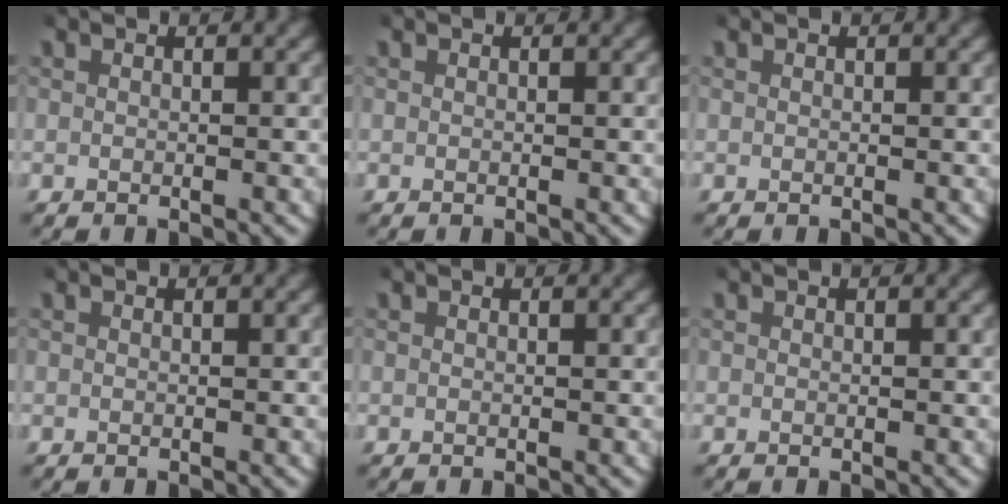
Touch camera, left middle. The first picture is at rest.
{"total": 0.0}
{"total": 0.0}
{"total": 0.0}
{"total": 0.0}
{"total": 0.0}